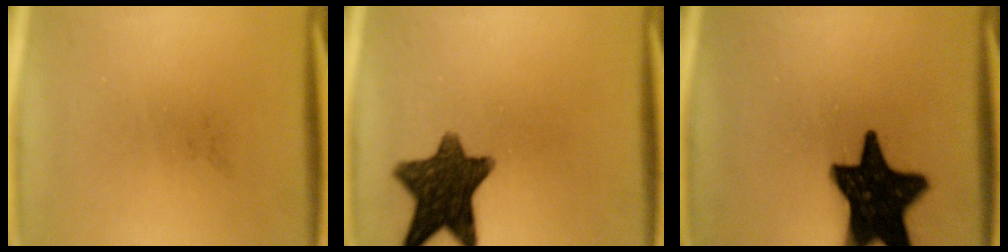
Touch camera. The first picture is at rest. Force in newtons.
{"total": 12.2}
{"total": 19.3}